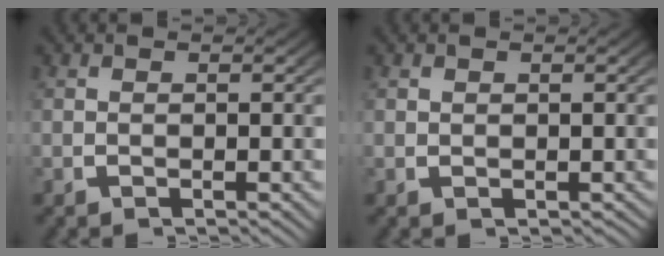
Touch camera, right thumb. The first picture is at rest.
{"total": 0.5, "force": [0.1, 0.5, 0.1], "torque": [-0.001, -0.007, 0.011]}